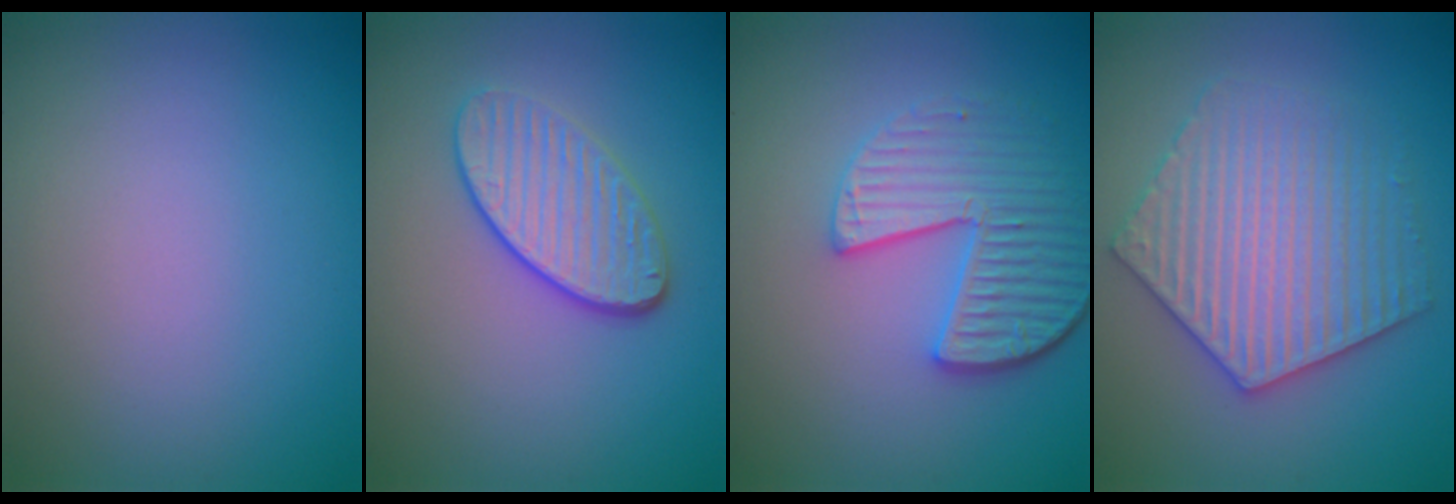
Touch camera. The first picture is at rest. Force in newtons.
{"total": 3.9, "press": 3.3, "slide": 2.1}
{"total": 4.6, "press": 3.9, "slide": 2.5}
{"total": 6.1, "press": 6.1, "slide": 0.9}